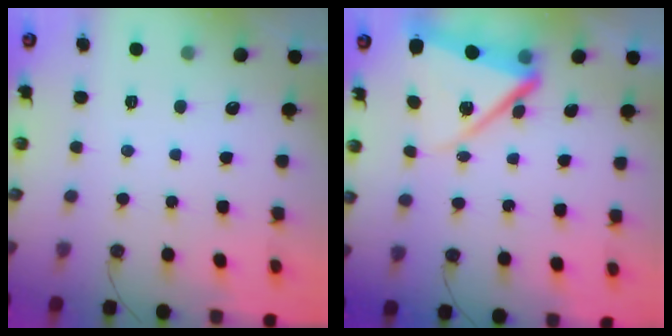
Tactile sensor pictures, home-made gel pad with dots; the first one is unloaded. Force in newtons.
{"total": 10.4, "press": 10.2, "slide": 1.9}